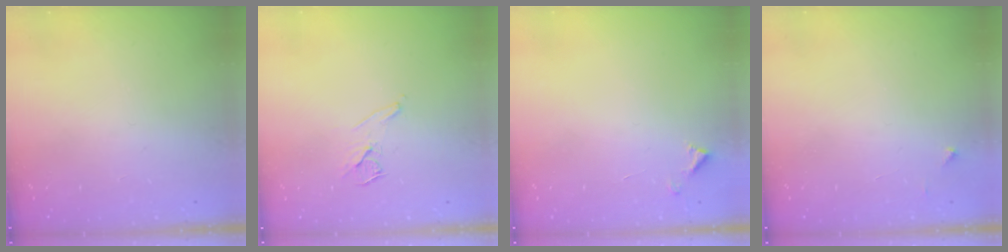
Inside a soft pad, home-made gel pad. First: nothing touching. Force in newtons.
{"total": 7.4, "press": 6.8, "slide": 3.1}
{"total": 4.3, "press": 4.2, "slide": 0.3}
{"total": 2.0, "press": 2.0, "slide": 0.2}